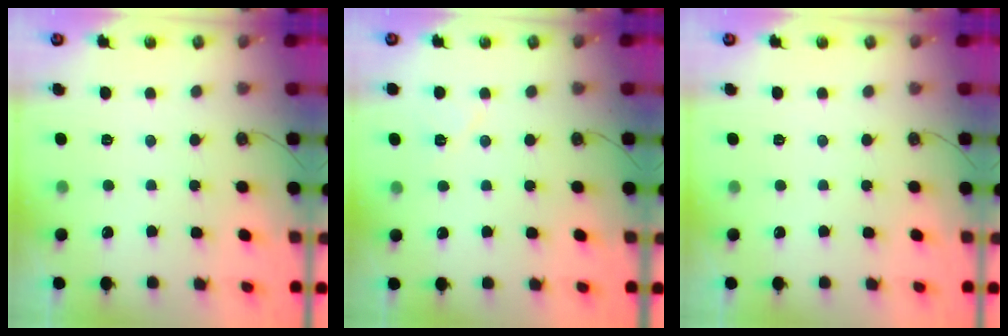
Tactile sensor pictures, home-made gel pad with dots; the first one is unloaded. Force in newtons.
{"total": 6.6, "press": 6.1, "slide": 2.6}
{"total": 0.0}